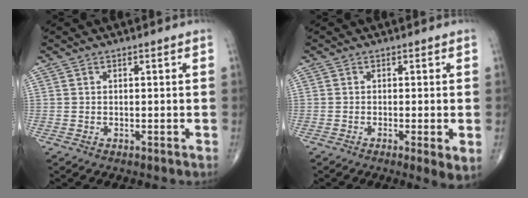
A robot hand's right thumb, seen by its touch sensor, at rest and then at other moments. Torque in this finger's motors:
{"motor_torque": [0.05, 0.27, -0.14, -0.28, 0.00]}